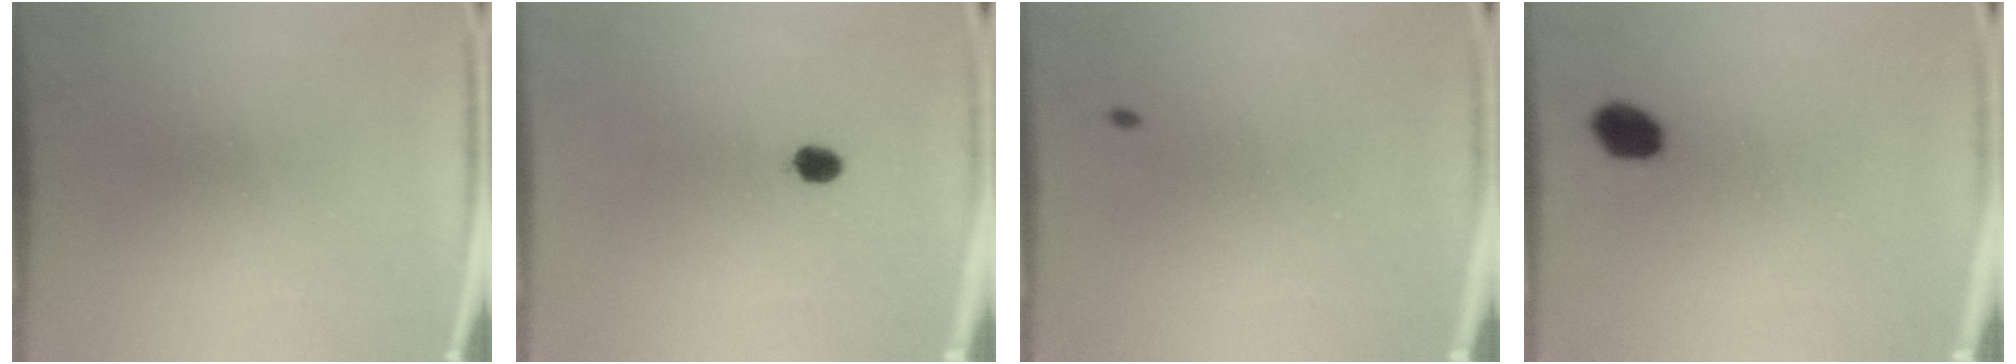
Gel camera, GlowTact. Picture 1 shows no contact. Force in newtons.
{"total": 2.1}
{"total": 0.7}
{"total": 4.4}